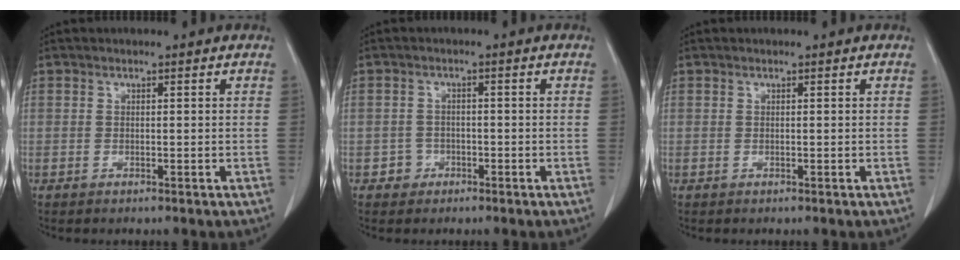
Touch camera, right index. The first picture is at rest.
{"total": 2.6, "force": [-1.2, 2.3, 0.1], "torque": [0.005, 0.012, -0.021]}
{"total": 0.0}